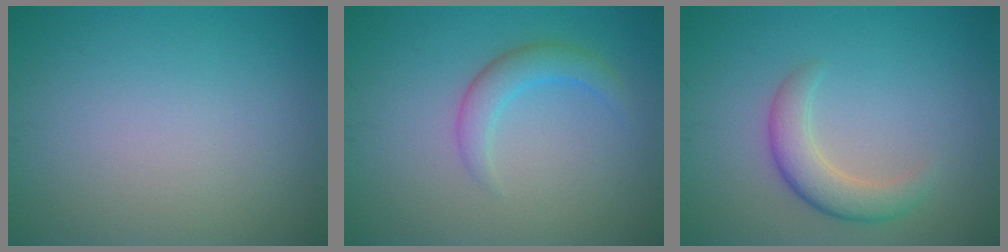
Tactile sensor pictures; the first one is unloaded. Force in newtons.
{"total": 2.5, "press": 2.5, "slide": 0.0}
{"total": 3.5, "press": 3.5, "slide": 0.3}